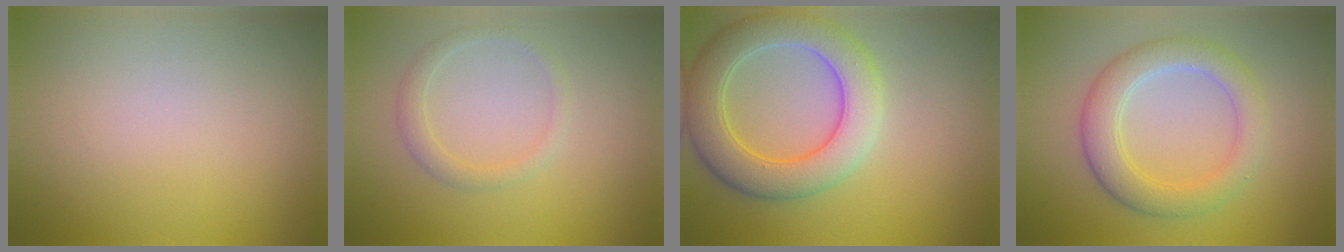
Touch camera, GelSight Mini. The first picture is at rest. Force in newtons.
{"total": 1.5, "press": 1.5, "slide": 0.1}
{"total": 6.7, "press": 6.7, "slide": 0.2}
{"total": 4.5, "press": 4.5, "slide": 0.4}